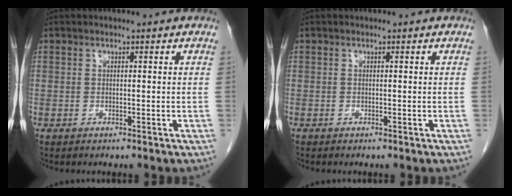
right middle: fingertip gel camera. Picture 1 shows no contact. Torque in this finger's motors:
{"motor_torque": [0.18, -0.10, -0.02, -0.01]}